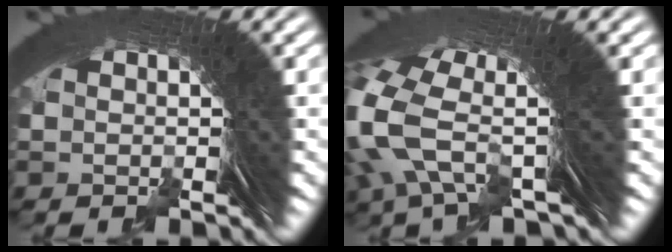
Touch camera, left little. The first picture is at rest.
{"total": 9.4, "force": [1.8, 5.3, 7.5], "torque": [-0.166, -0.006, 0.022]}